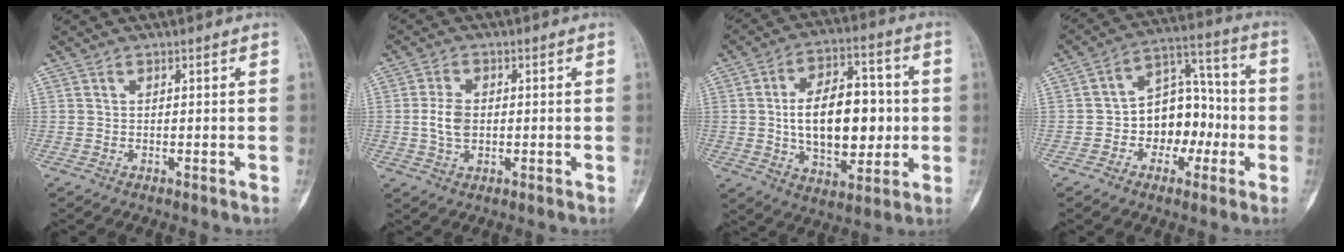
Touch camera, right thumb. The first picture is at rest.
{"total": 5.0, "force": [-0.1, 3.3, 3.7], "torque": [-0.065, 0.004, -0.004]}
{"total": 18.3, "force": [-0.1, 10.5, 14.9], "torque": [-0.199, 0.017, 0.004]}
{"total": 12.6, "force": [-2.7, 9.1, 8.3], "torque": [-0.076, 0.053, -0.051]}